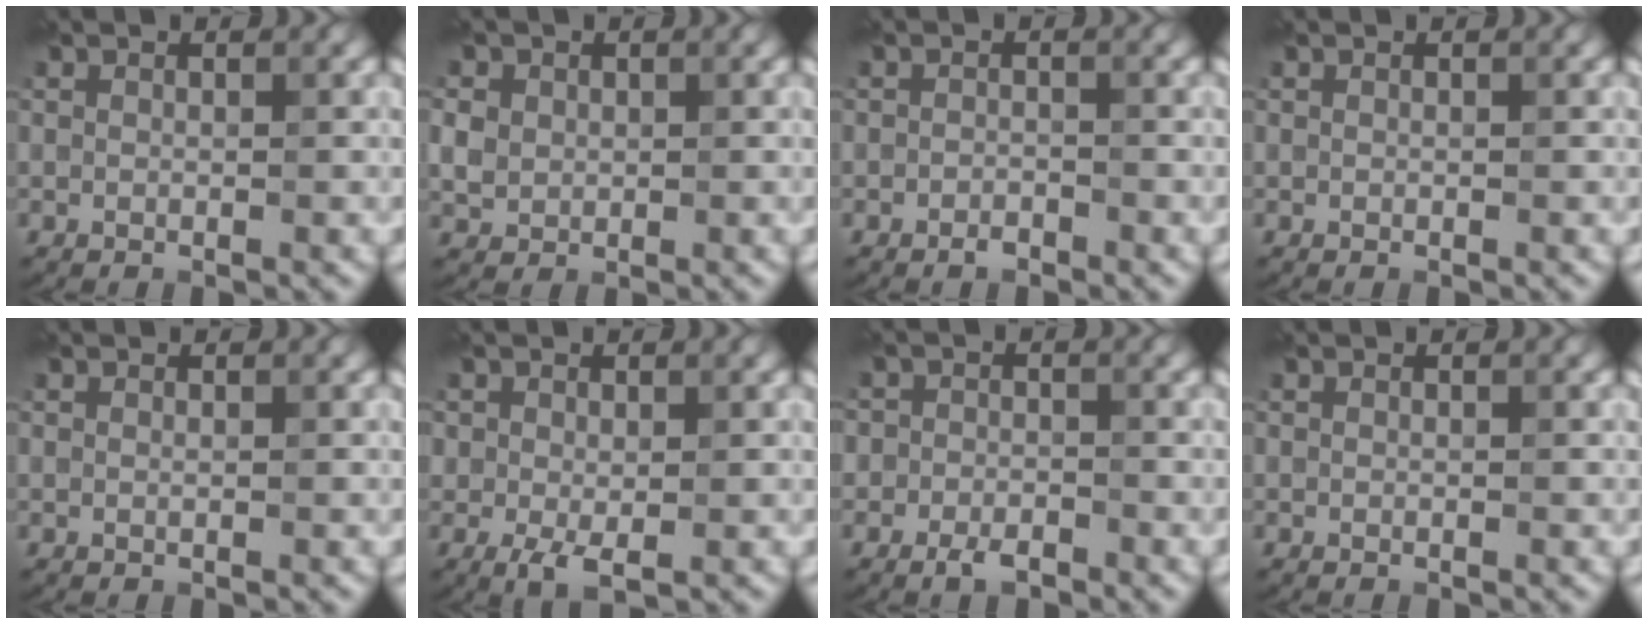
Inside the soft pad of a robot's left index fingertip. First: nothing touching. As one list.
[{"total": 2.3, "force": [0.5, 2.0, 0.8], "torque": [-0.022, 0.004, 0.015]}, {"total": 1.0, "force": [-0.7, 0.5, 0.5], "torque": [-0.007, 0.000, -0.014]}, {"total": 0.0}, {"total": 0.0}, {"total": 2.2, "force": [-0.3, 1.5, 1.7], "torque": [-0.033, -0.006, -0.002]}, {"total": 2.4, "force": [-1.5, 1.5, 1.1], "torque": [-0.018, -0.001, -0.033]}, {"total": 0.0}]